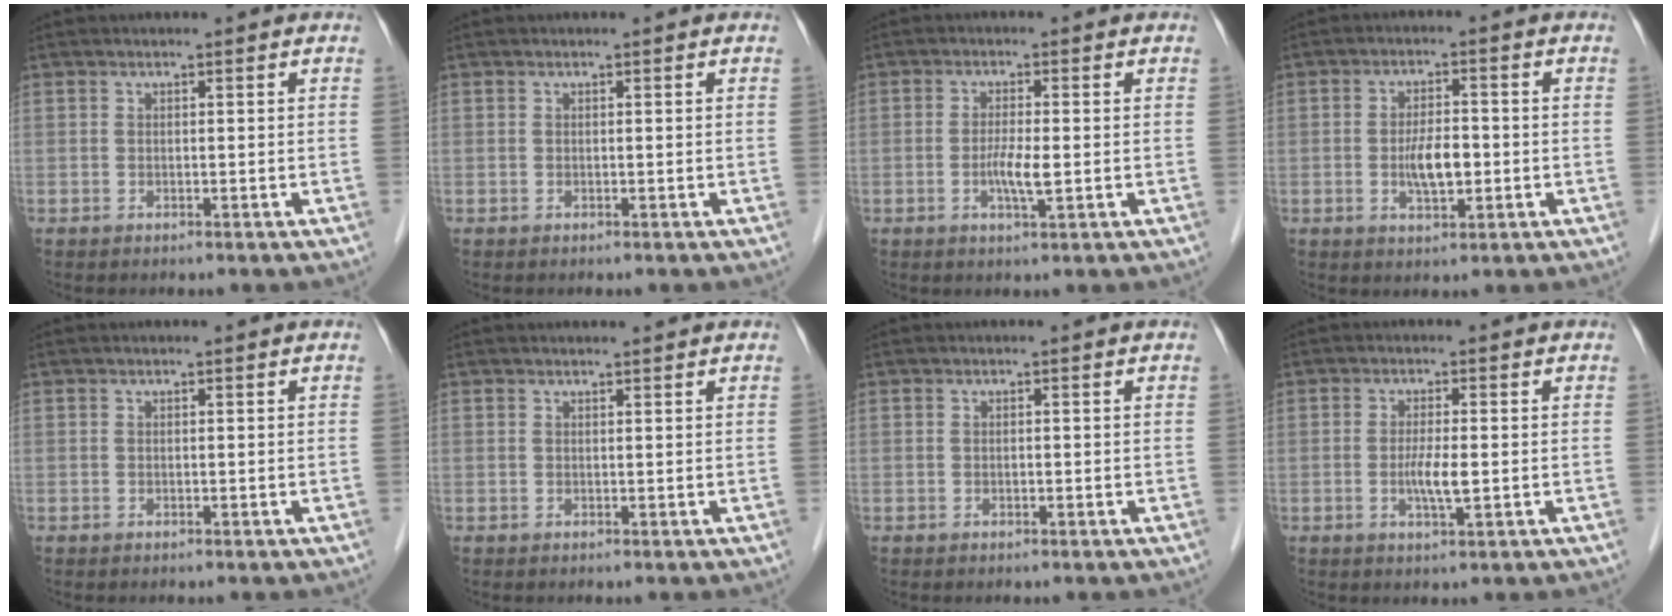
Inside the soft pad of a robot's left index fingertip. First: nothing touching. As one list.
[{"total": 0.0}, {"total": 3.6, "force": [-1.5, 0.3, 3.3], "torque": [-0.066, -0.011, -0.027]}, {"total": 5.1, "force": [-1.8, 1.8, 4.5], "torque": [-0.085, -0.006, -0.030]}, {"total": 0.0}, {"total": 0.6, "force": [0.6, 0.0, 0.2], "torque": [-0.004, 0.002, 0.007]}, {"total": 1.0, "force": [-0.9, 0.0, 0.1], "torque": [0.000, -0.006, -0.017]}, {"total": 3.6, "force": [-1.3, 0.3, 3.3], "torque": [-0.067, -0.012, -0.023]}]